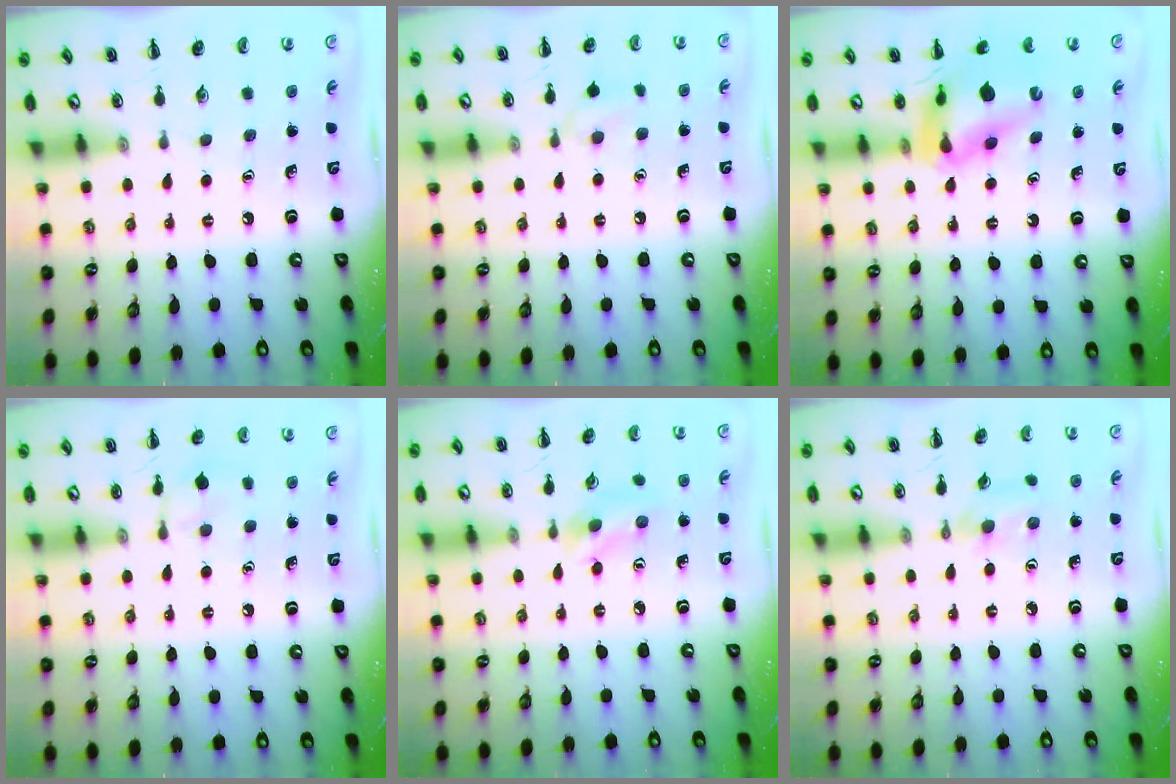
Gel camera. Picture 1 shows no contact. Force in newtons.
{"total": 5.2, "press": 4.8, "slide": 1.9}
{"total": 13.1, "press": 12.7, "slide": 3.0}
{"total": 6.3, "press": 5.9, "slide": 2.2}
{"total": 2.7, "press": 2.6, "slide": 0.6}
{"total": 3.1, "press": 2.9, "slide": 1.1}